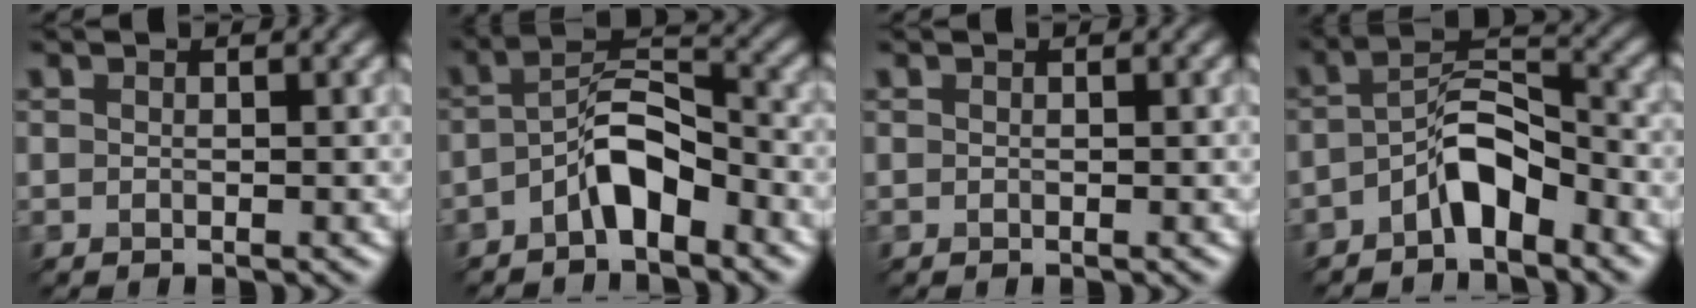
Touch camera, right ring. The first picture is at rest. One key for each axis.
{"total": 4.2, "fx": -3.1, "fy": 1.0, "fz": 2.6, "tx": -0.057, "ty": 0.019, "tz": -0.050}
{"total": 0.0}
{"total": 4.2, "fx": -3.3, "fy": 1.0, "fz": 2.5, "tx": -0.054, "ty": 0.018, "tz": -0.053}